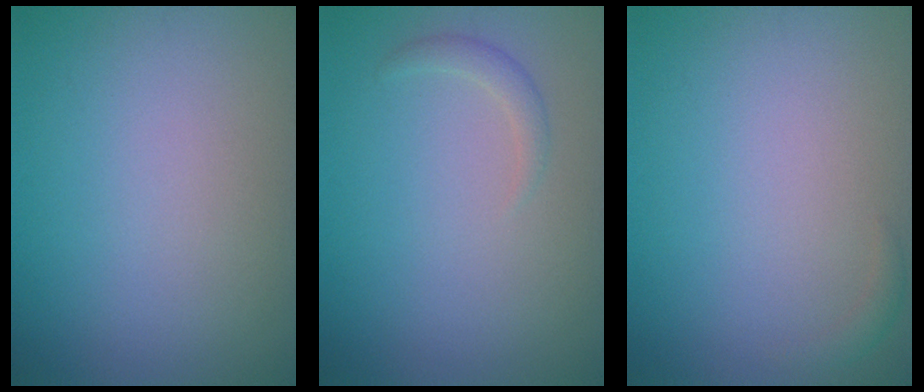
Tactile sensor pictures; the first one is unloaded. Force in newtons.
{"total": 1.1, "press": 1.1, "slide": 0.0}
{"total": 0.9, "press": 0.9, "slide": 0.1}